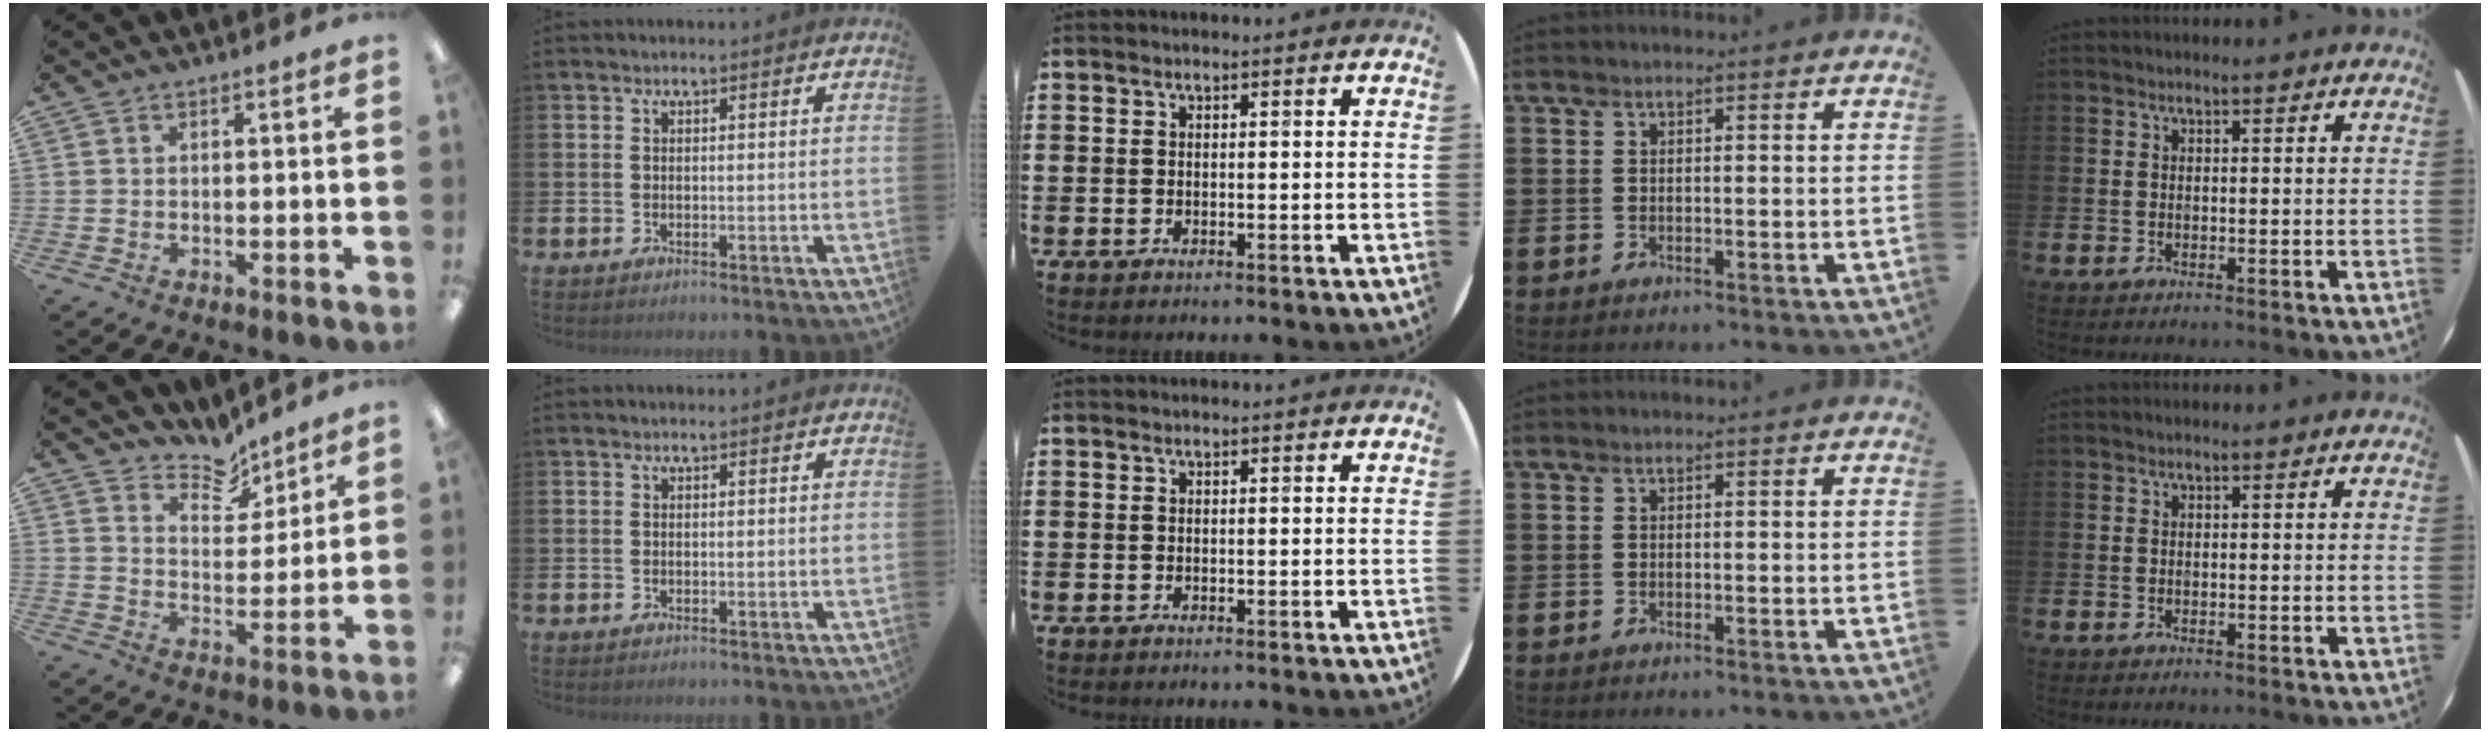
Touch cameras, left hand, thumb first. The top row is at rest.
{"thumb": {"total": 8.2, "force": [7.4, 3.2, 1.2], "torque": [-0.015, -0.059, 0.135]}}